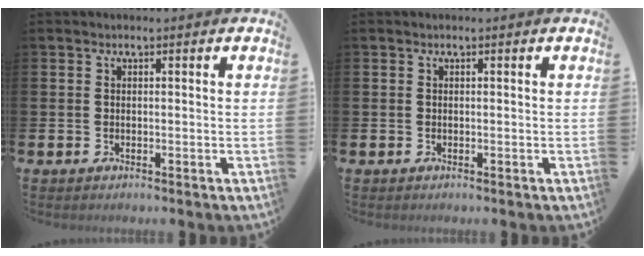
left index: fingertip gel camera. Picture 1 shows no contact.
{"total": 0.0}